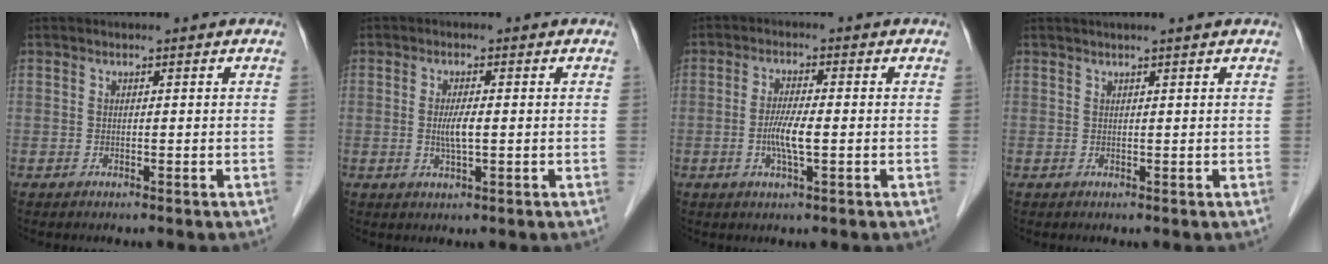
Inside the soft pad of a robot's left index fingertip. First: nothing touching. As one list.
[{"total": 3.0, "force": [-0.2, 0.4, 3.0], "torque": [-0.060, -0.003, -0.003]}, {"total": 4.5, "force": [-0.9, 0.4, 4.4], "torque": [-0.089, -0.005, -0.019]}, {"total": 3.2, "force": [2.6, -0.7, 1.8], "torque": [-0.020, 0.020, 0.039]}]